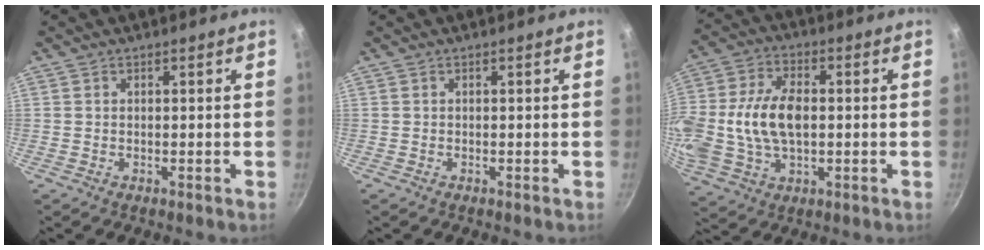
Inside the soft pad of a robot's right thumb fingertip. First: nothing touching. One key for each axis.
{"total": 0.0}
{"total": 18.0, "fx": -0.1, "fy": 11.1, "fz": 14.2, "tx": -0.315, "ty": 0.010, "tz": 0.006}